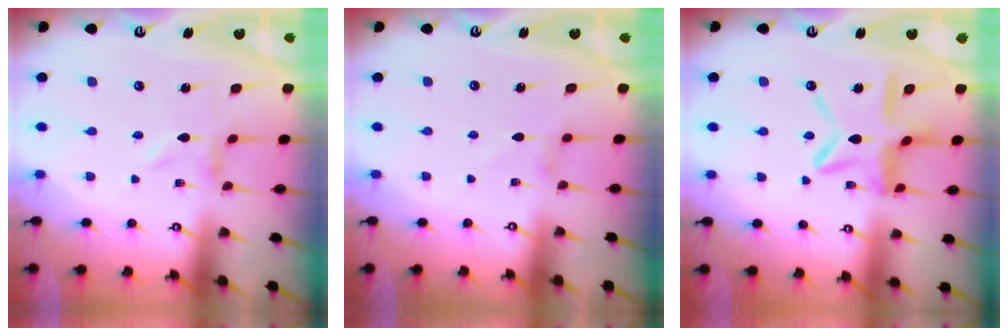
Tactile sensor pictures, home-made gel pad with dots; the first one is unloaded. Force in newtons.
{"total": 1.3, "press": 1.2, "slide": 0.3}
{"total": 12.2, "press": 12.2, "slide": 1.2}